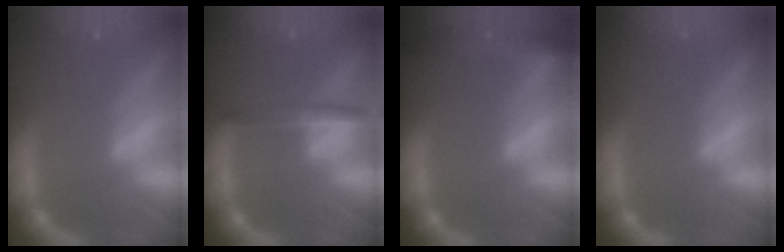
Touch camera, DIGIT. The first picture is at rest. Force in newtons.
{"total": 3.0}
{"total": 5.5}
{"total": 0.0}